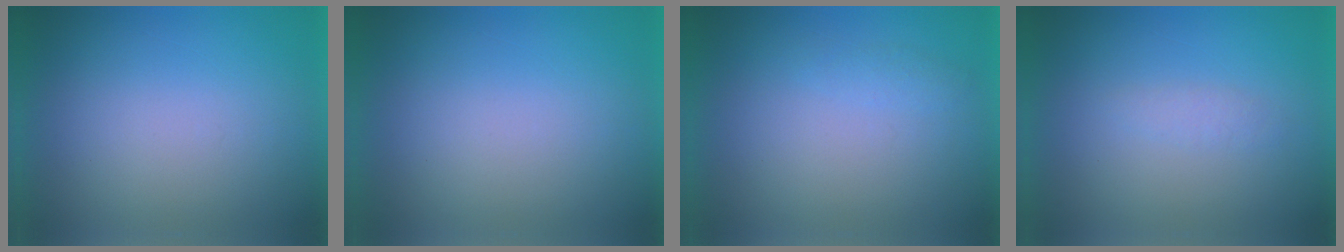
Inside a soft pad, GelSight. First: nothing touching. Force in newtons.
{"total": 0.0}
{"total": 1.4}
{"total": 1.3}